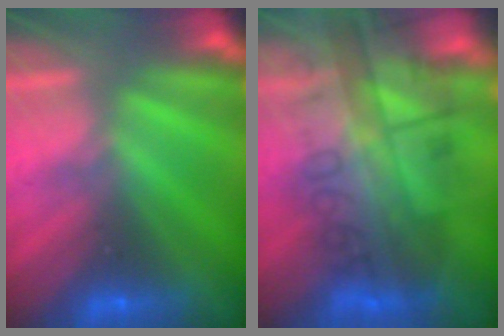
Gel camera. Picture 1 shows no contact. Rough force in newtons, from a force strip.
{"total": 5.7}